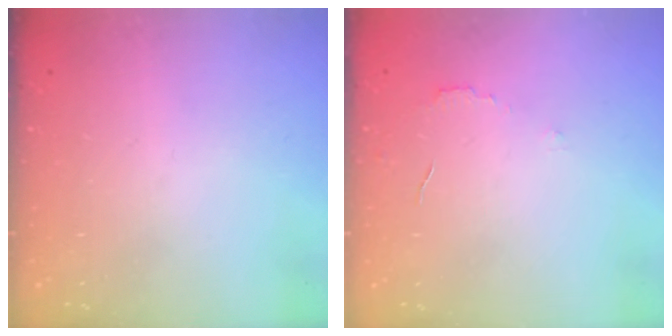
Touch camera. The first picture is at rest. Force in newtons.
{"total": 2.9, "press": 2.9, "slide": 0.2}